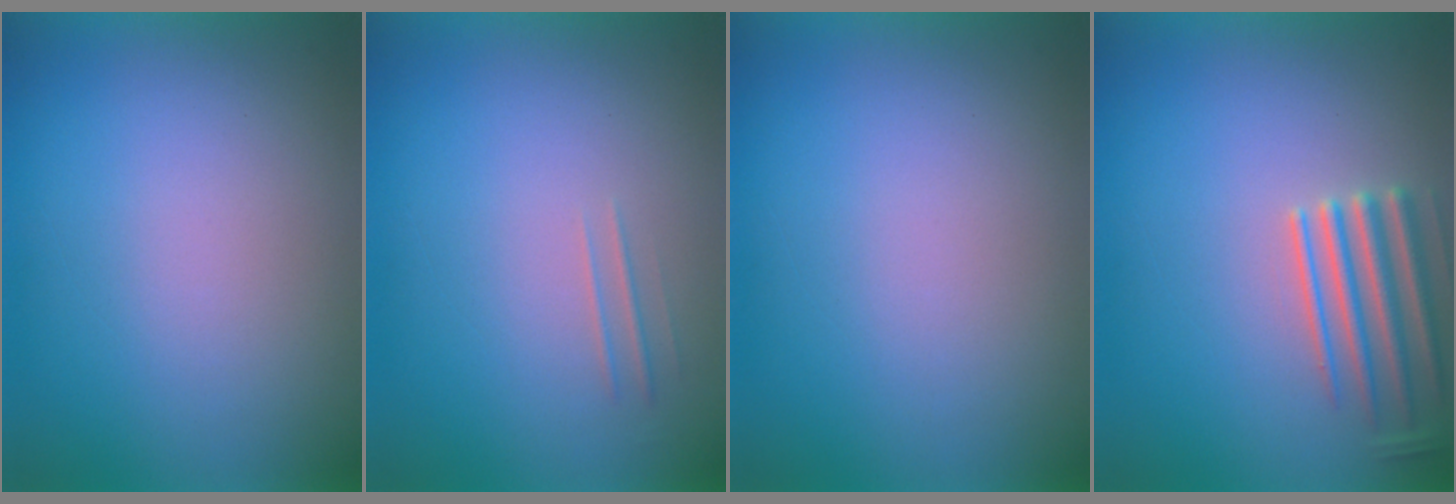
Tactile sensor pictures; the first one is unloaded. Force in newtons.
{"total": 1.8}
{"total": 0.0}
{"total": 4.2}